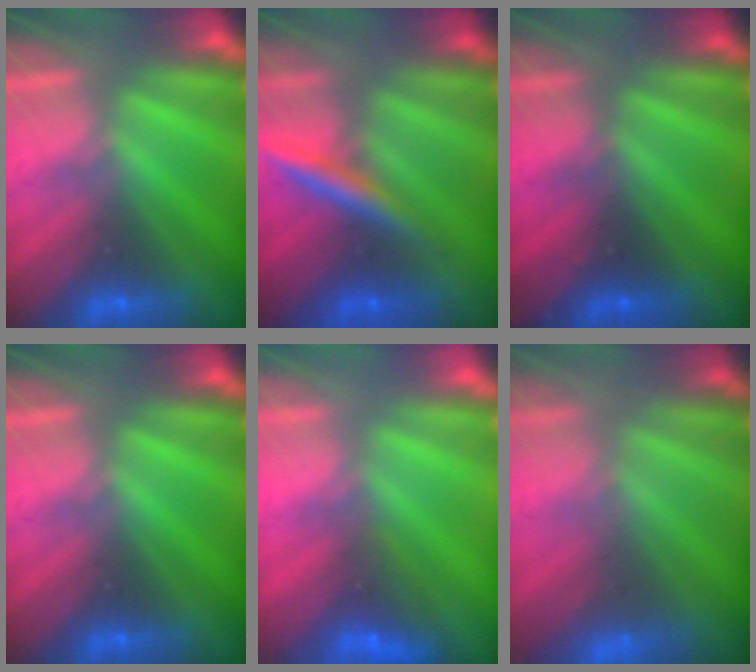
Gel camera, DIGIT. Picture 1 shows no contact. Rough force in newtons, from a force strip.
{"total": 2.4}
{"total": 2.3}
{"total": 0.0}
{"total": 3.8}
{"total": 3.0}